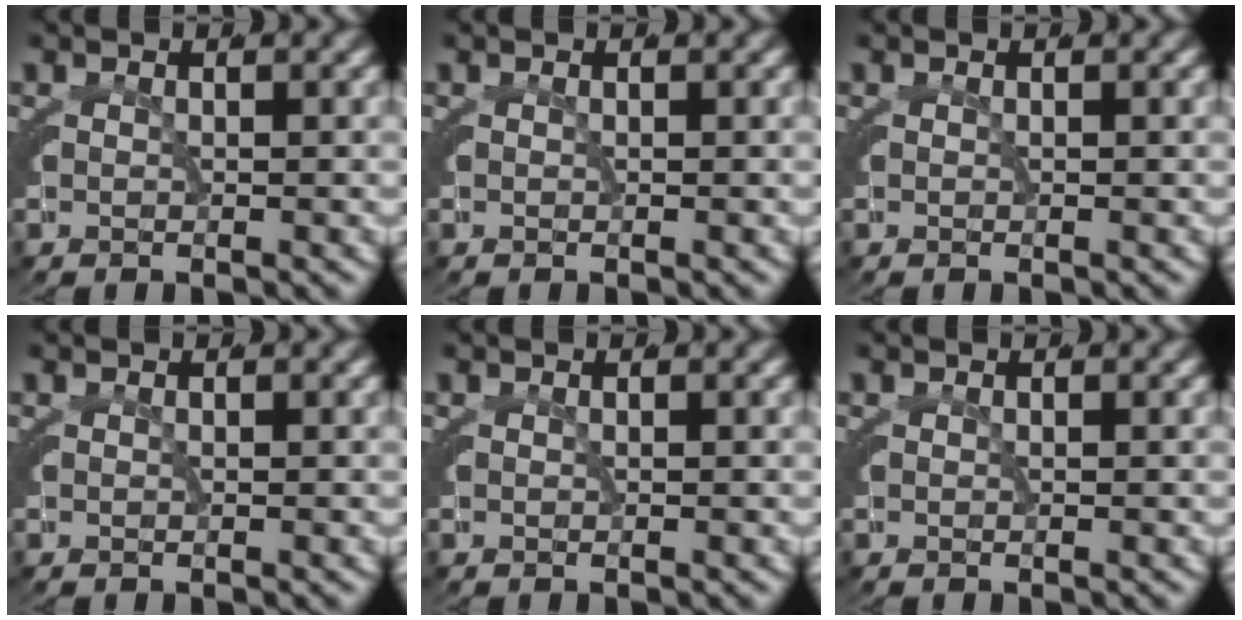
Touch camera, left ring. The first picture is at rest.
{"total": 0.0}
{"total": 0.0}
{"total": 0.0}
{"total": 0.0}
{"total": 0.0}